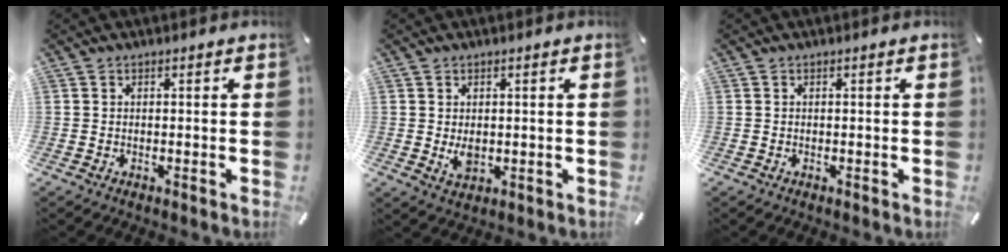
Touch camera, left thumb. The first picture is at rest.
{"total": 3.5, "force": [0.0, 2.4, 2.5], "torque": [-0.051, -0.006, -0.002]}
{"total": 0.0}